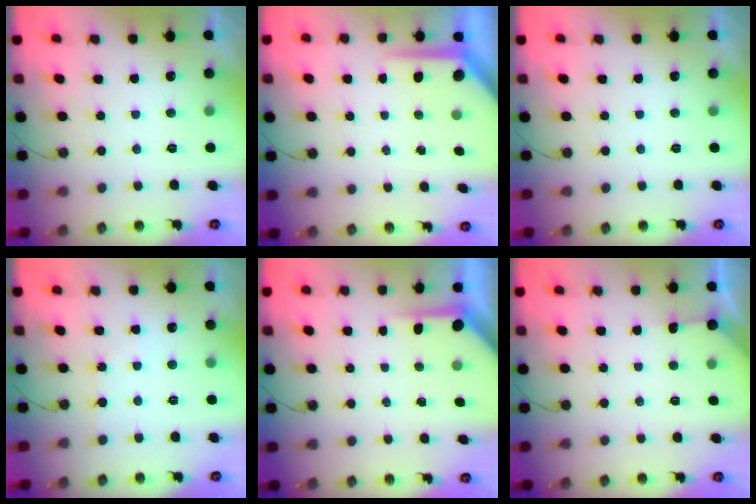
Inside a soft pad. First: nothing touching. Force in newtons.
{"total": 6.5, "press": 6.5, "slide": 0.5}
{"total": 0.0}
{"total": 2.5, "press": 2.5, "slide": 0.4}
{"total": 3.7, "press": 3.7, "slide": 0.4}
{"total": 2.9, "press": 2.9, "slide": 0.4}